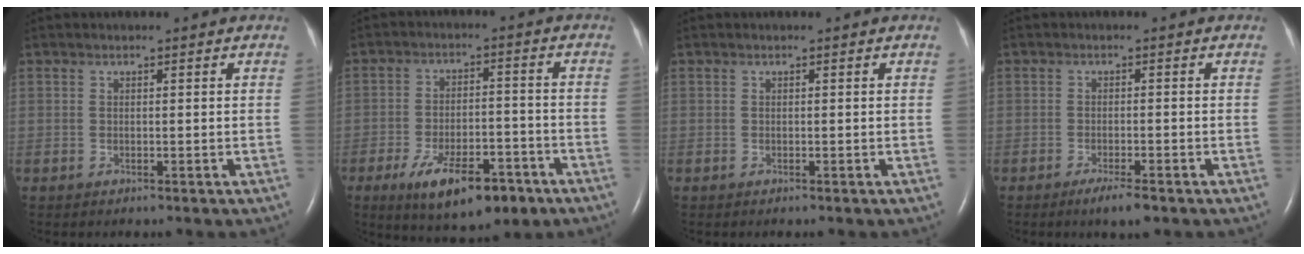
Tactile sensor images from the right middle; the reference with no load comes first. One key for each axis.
{"total": 12.1, "fx": -7.1, "fy": 4.4, "fz": 8.8, "tx": -0.143, "ty": -0.007, "tz": -0.106}
{"total": 0.0}
{"total": 3.2, "fx": -2.2, "fy": 0.2, "fz": 2.4, "tx": -0.040, "ty": -0.007, "tz": -0.037}